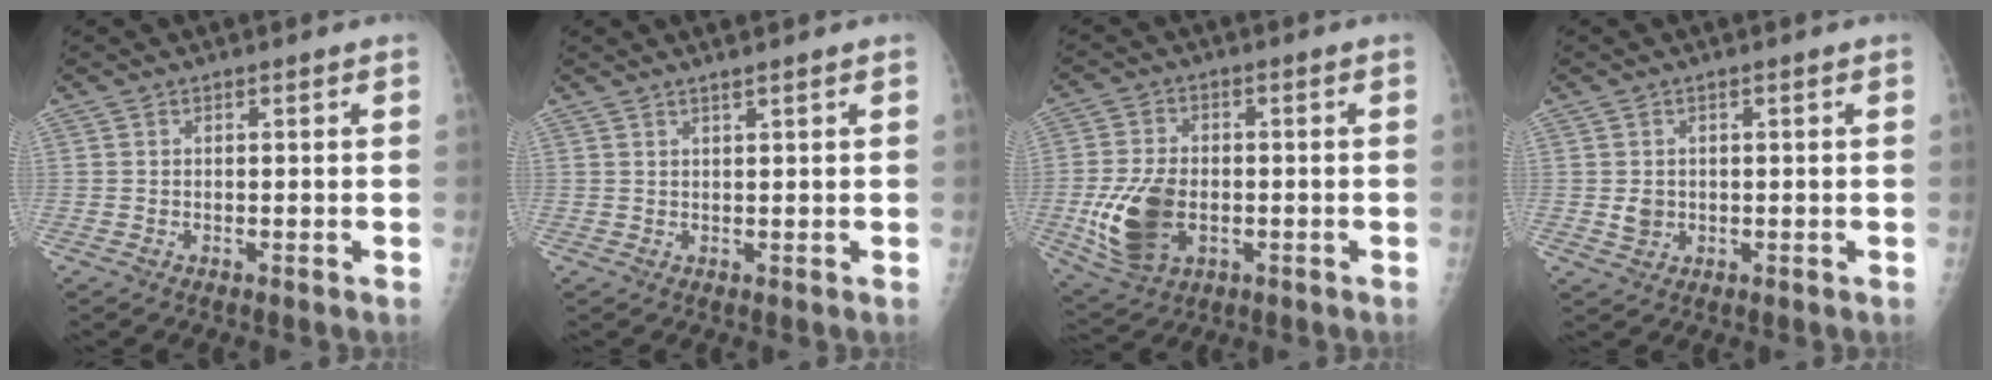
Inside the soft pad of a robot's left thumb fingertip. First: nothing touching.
{"total": 1.6, "force": [1.2, 0.0, 1.1], "torque": [-0.018, -0.004, 0.023]}
{"total": 12.5, "force": [-2.5, 8.0, 9.3], "torque": [-0.174, 0.002, -0.035]}
{"total": 2.6, "force": [-0.1, 2.3, 1.3], "torque": [-0.013, 0.000, 0.003]}